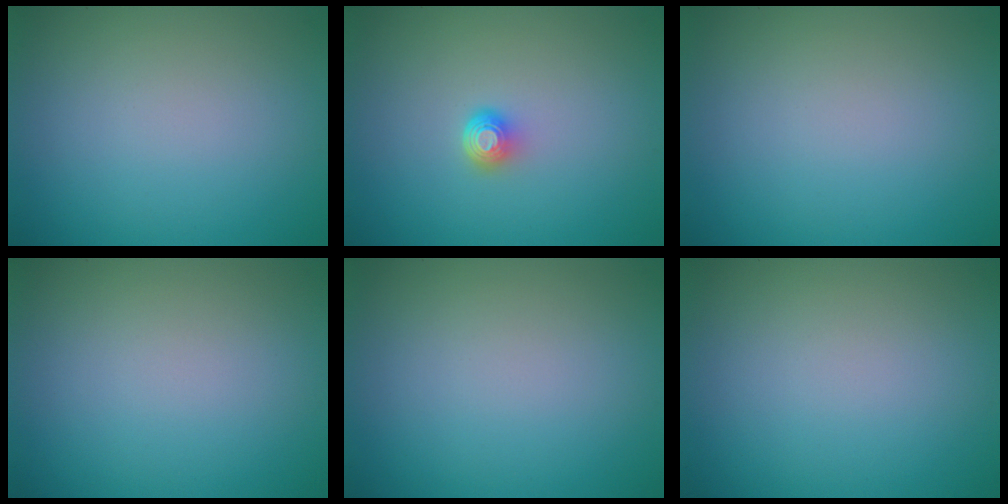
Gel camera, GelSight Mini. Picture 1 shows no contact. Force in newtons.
{"total": 1.6, "press": 1.1, "slide": 1.1}
{"total": 0.0}
{"total": 0.0}
{"total": 0.0}
{"total": 0.0}